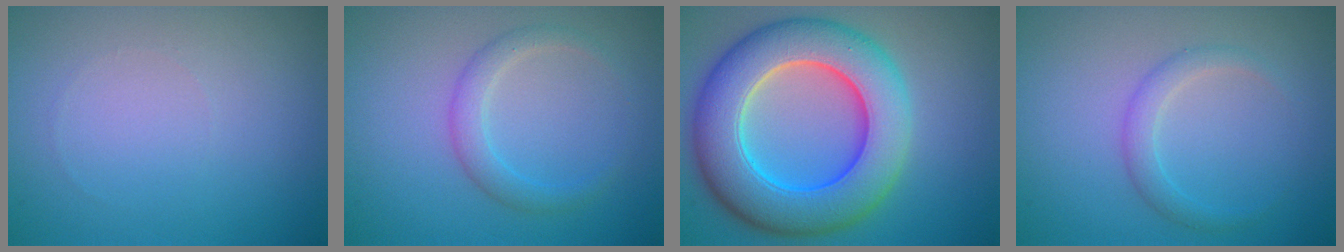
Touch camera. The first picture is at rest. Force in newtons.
{"total": 2.2, "press": 2.2, "slide": 0.0}
{"total": 10.9, "press": 10.9, "slide": 0.0}
{"total": 1.8, "press": 1.8, "slide": 0.1}